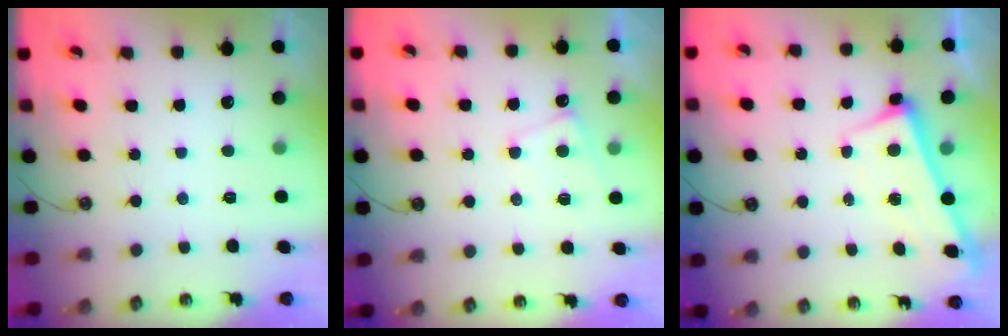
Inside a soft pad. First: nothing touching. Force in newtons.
{"total": 1.5, "press": 1.4, "slide": 0.4}
{"total": 2.9, "press": 2.8, "slide": 0.4}